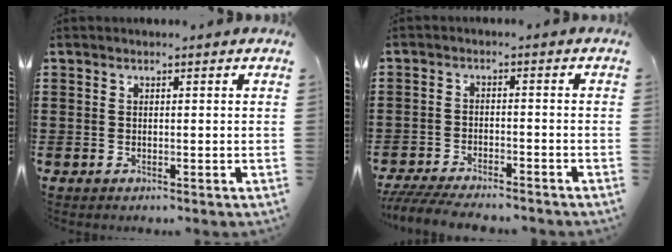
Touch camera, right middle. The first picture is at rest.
{"total": 4.6, "force": [-4.4, 0.4, 1.3], "torque": [-0.036, -0.010, -0.090]}